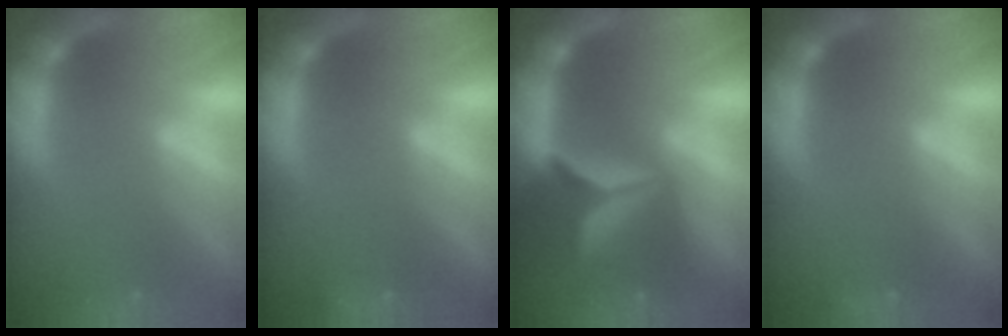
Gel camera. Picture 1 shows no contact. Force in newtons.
{"total": 1.4}
{"total": 9.5}
{"total": 0.9}